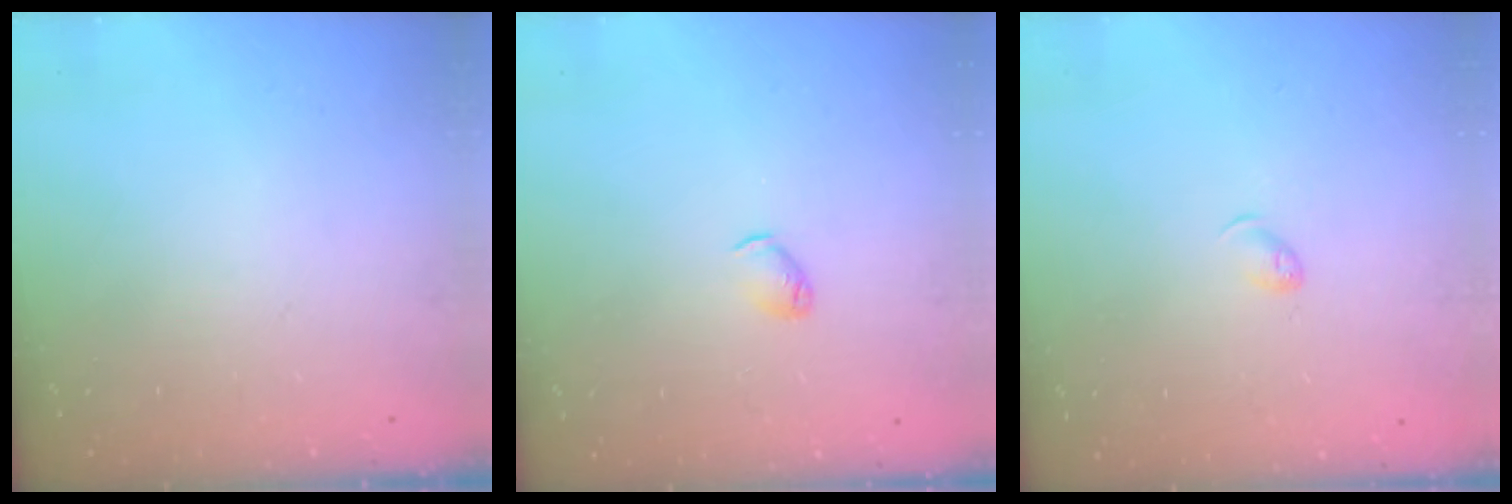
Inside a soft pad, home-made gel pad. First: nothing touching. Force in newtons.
{"total": 2.9, "press": 2.9, "slide": 0.5}
{"total": 3.7, "press": 3.6, "slide": 0.7}